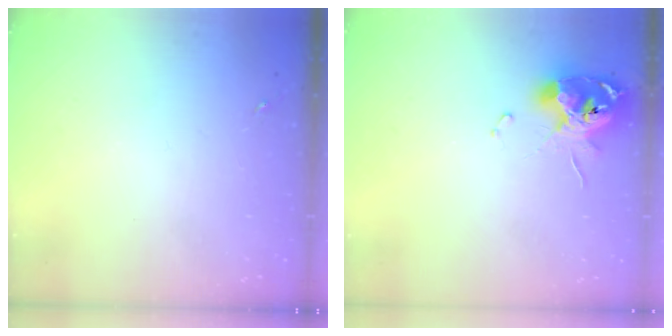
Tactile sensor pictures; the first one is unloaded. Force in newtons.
{"total": 11.9, "press": 11.8, "slide": 1.4}